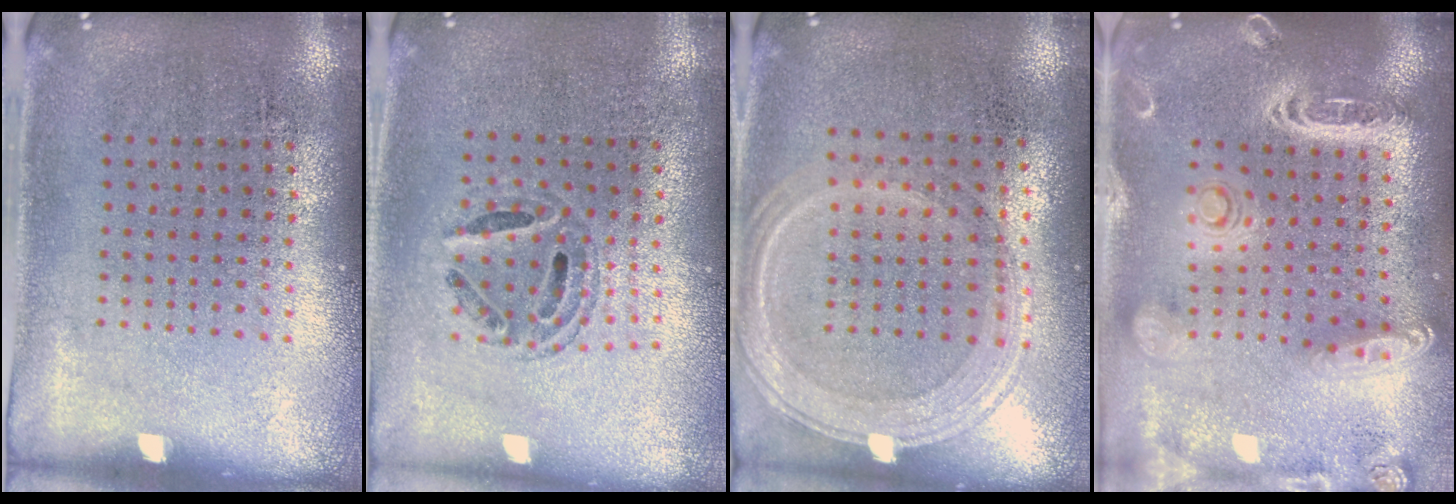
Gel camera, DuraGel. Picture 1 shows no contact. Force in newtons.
{"total": 0.7, "press": 0.7, "slide": 0.1}
{"total": 1.2, "press": 1.2, "slide": 0.4}
{"total": 2.8, "press": 2.4, "slide": 1.4}